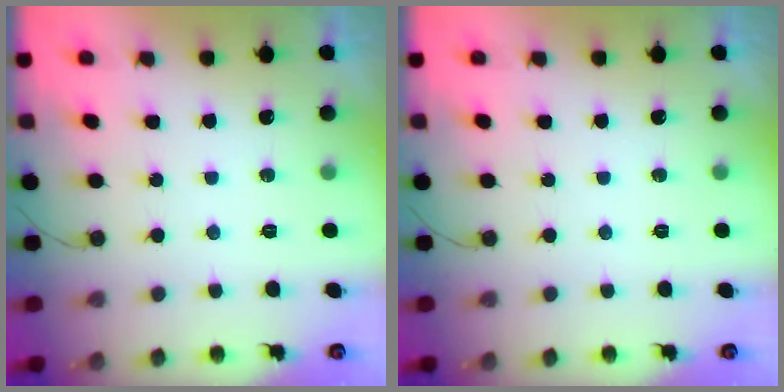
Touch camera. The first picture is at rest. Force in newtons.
{"total": 0.0}